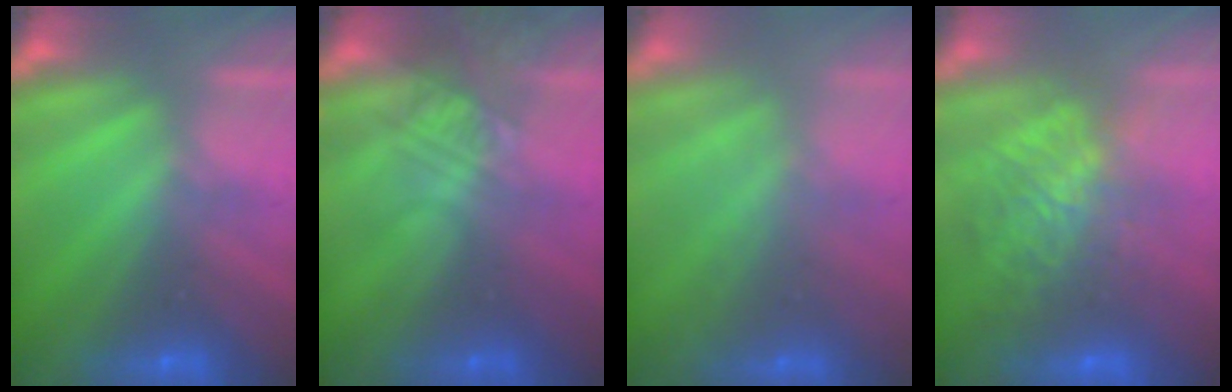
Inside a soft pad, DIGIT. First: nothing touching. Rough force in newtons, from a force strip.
{"total": 2.3}
{"total": 1.7}
{"total": 7.0}